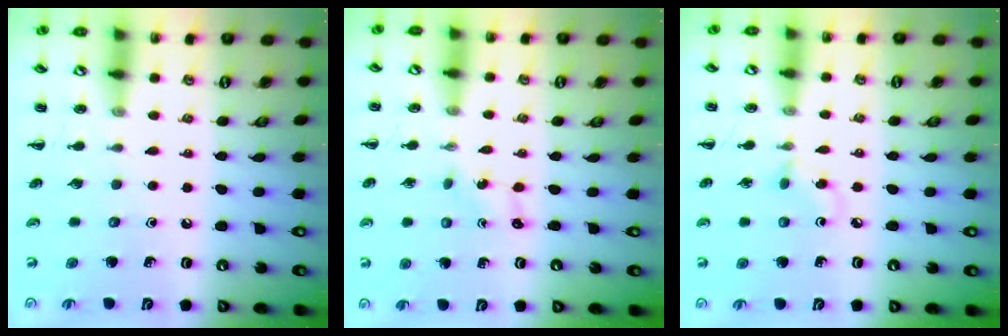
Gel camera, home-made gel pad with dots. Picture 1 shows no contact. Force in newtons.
{"total": 1.3, "press": 1.2, "slide": 0.4}
{"total": 4.4, "press": 4.0, "slide": 1.7}